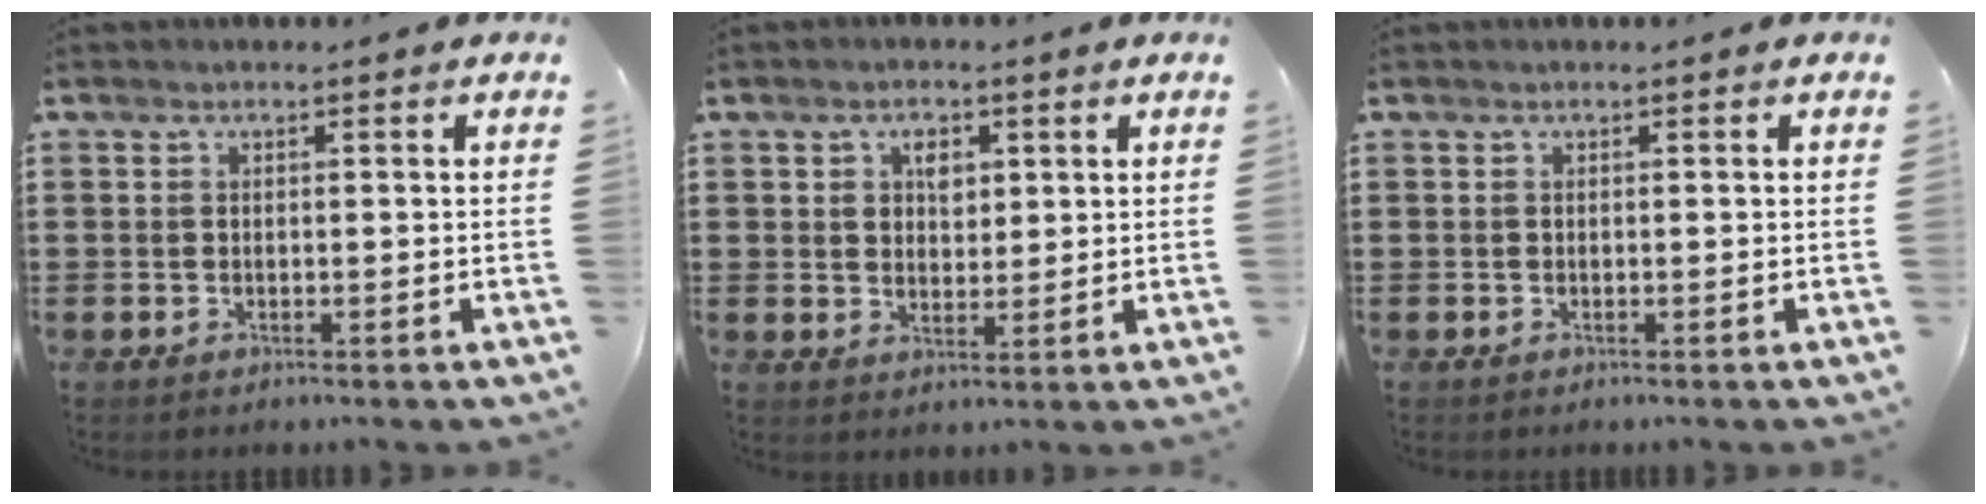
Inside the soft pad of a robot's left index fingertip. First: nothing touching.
{"total": 3.2, "force": [1.4, 2.3, 1.8], "torque": [-0.026, 0.004, 0.020]}
{"total": 0.0}